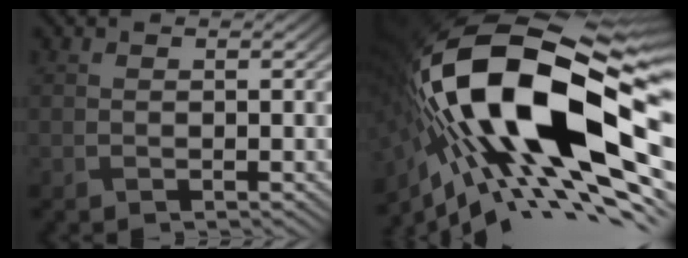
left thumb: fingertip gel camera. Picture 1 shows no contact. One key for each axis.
{"total": 22.7, "fx": -2.8, "fy": 11.4, "fz": 19.4, "tx": -0.407, "ty": -0.026, "tz": -0.048}